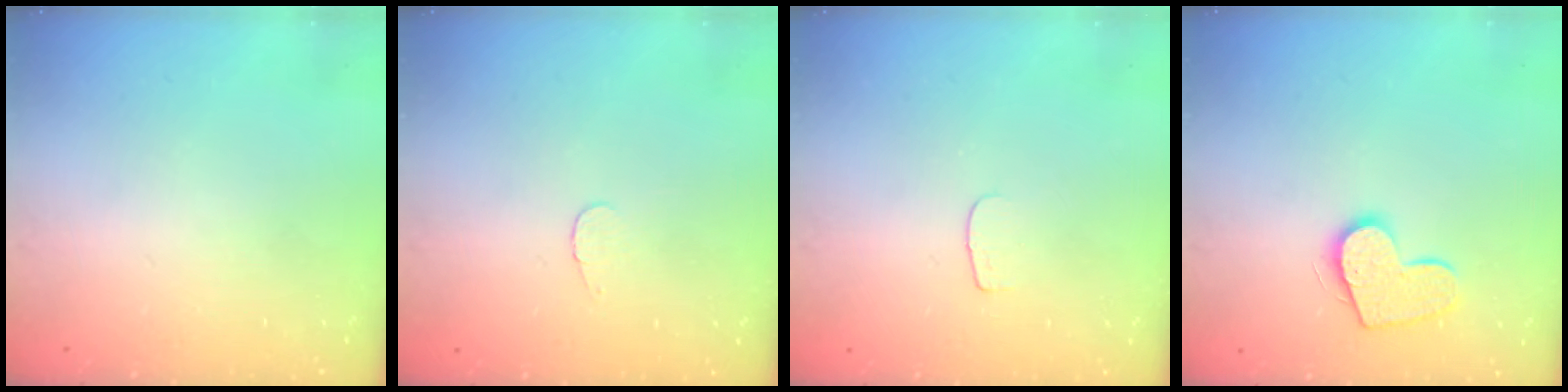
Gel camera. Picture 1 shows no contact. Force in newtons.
{"total": 2.8, "press": 2.8, "slide": 0.3}
{"total": 3.6, "press": 3.6, "slide": 0.4}
{"total": 11.1, "press": 11.1, "slide": 0.6}